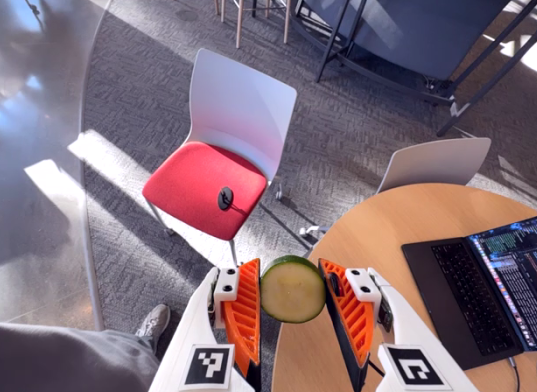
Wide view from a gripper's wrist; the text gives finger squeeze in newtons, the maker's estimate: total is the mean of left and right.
{"total": 8.9, "left": 9.4, "right": 8.5}